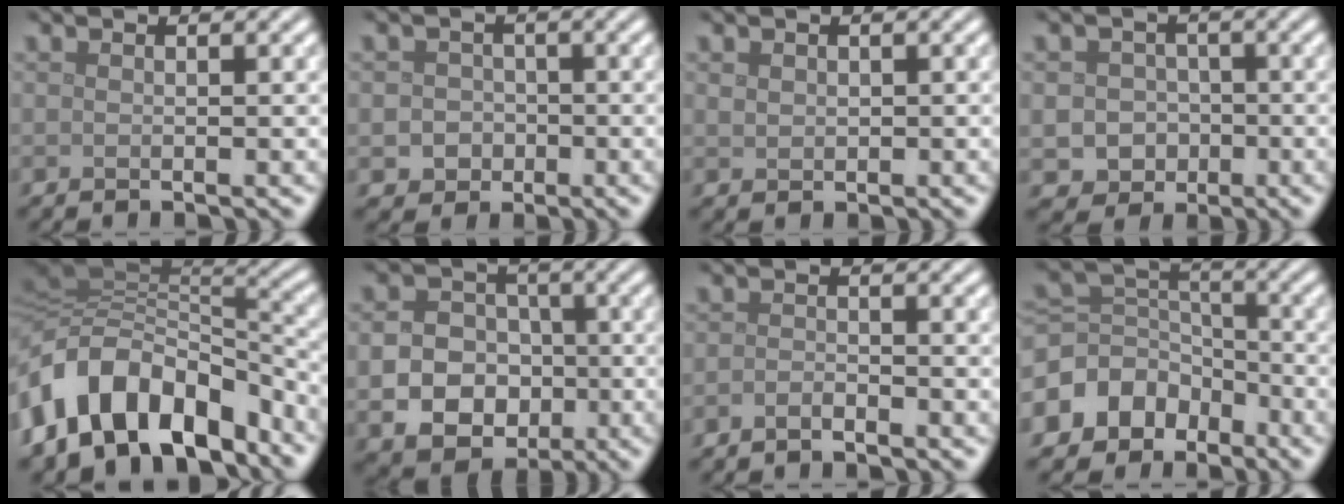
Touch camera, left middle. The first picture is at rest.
{"total": 2.6, "force": [-0.7, 2.4, 0.7], "torque": [0.007, -0.001, -0.018]}
{"total": 0.9, "force": [0.3, 0.8, 0.3], "torque": [-0.007, -0.003, 0.009]}
{"total": 3.9, "force": [-0.9, 3.7, 1.0], "torque": [0.002, 0.003, -0.028]}
{"total": 12.7, "force": [-6.2, 8.2, 7.5], "torque": [-0.146, 0.006, -0.104]}
{"total": 8.6, "force": [-2.2, 7.3, 4.0], "torque": [-0.062, -0.029, -0.054]}
{"total": 1.1, "force": [-0.9, 0.3, 0.6], "torque": [-0.013, 0.000, -0.019]}
{"total": 7.9, "force": [-4.9, 5.9, 1.8], "torque": [-0.046, 0.020, -0.107]}